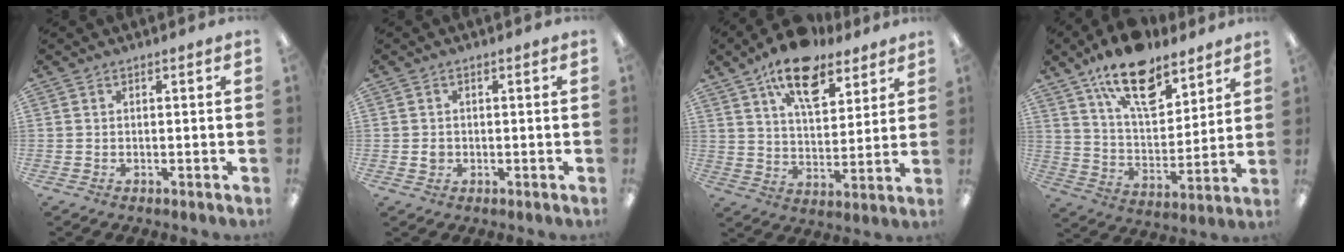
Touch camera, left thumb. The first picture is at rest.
{"total": 1.8, "force": [0.0, 1.7, 0.7], "torque": [-0.007, 0.001, -0.005]}
{"total": 15.9, "force": [11.1, 7.2, 8.8], "torque": [-0.135, -0.053, 0.192]}
{"total": 17.8, "force": [12.3, 8.4, 9.8], "torque": [-0.150, -0.068, 0.212]}